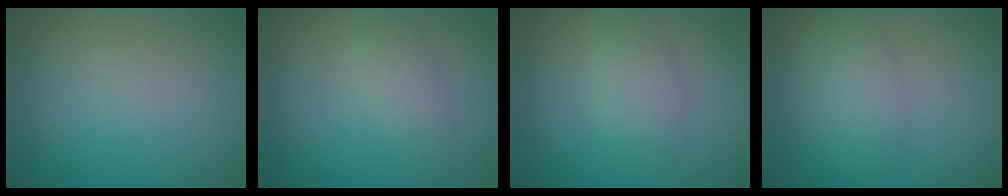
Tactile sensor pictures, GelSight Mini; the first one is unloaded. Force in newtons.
{"total": 1.7, "press": 1.7, "slide": 0.1}
{"total": 2.7, "press": 2.7, "slide": 0.1}
{"total": 3.1, "press": 3.1, "slide": 0.1}